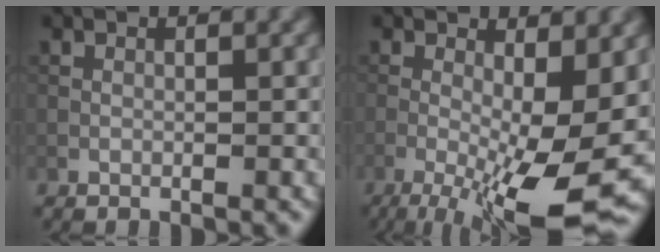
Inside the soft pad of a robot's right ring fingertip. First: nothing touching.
{"total": 12.8, "force": [-3.8, 3.8, 11.6], "torque": [-0.187, -0.009, -0.057]}